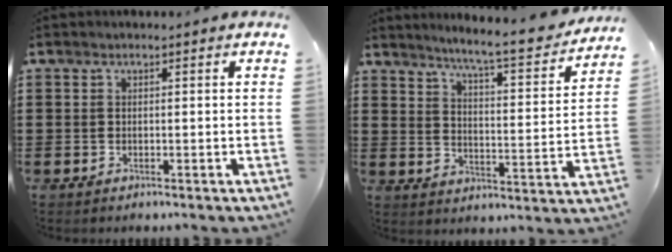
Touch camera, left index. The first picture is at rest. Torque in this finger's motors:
{"motor_torque": [0.27, -0.47, 0.49, 0.11]}